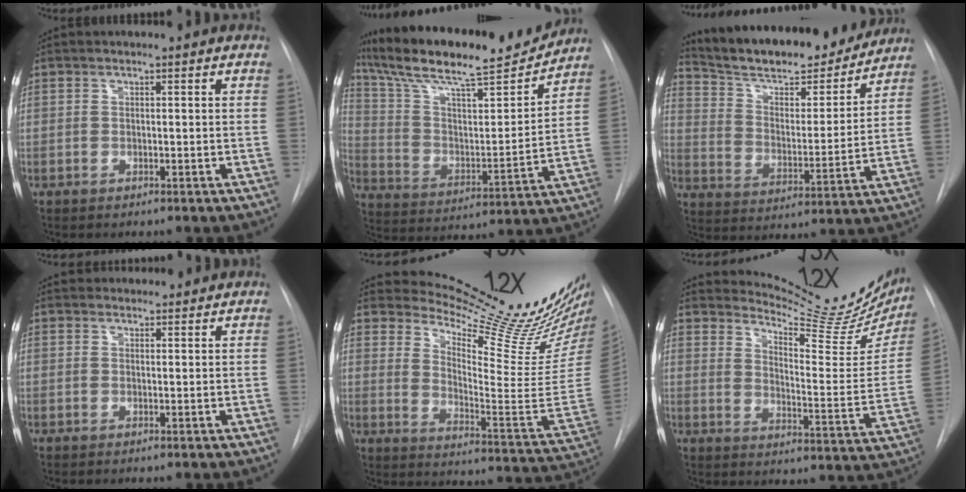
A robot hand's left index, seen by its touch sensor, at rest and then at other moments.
{"total": 21.6, "force": [19.0, 2.6, 9.9], "torque": [-0.179, -0.003, 0.308]}
{"total": 20.6, "force": [18.5, 4.2, 8.0], "torque": [-0.130, -0.009, 0.283]}
{"total": 5.9, "force": [5.6, 1.5, 0.8], "torque": [-0.001, 0.028, 0.071]}
{"total": 23.6, "force": [21.7, 0.2, 9.3], "torque": [-0.137, -0.154, 0.282]}
{"total": 18.5, "force": [17.2, 3.1, 5.9], "torque": [-0.074, -0.085, 0.208]}